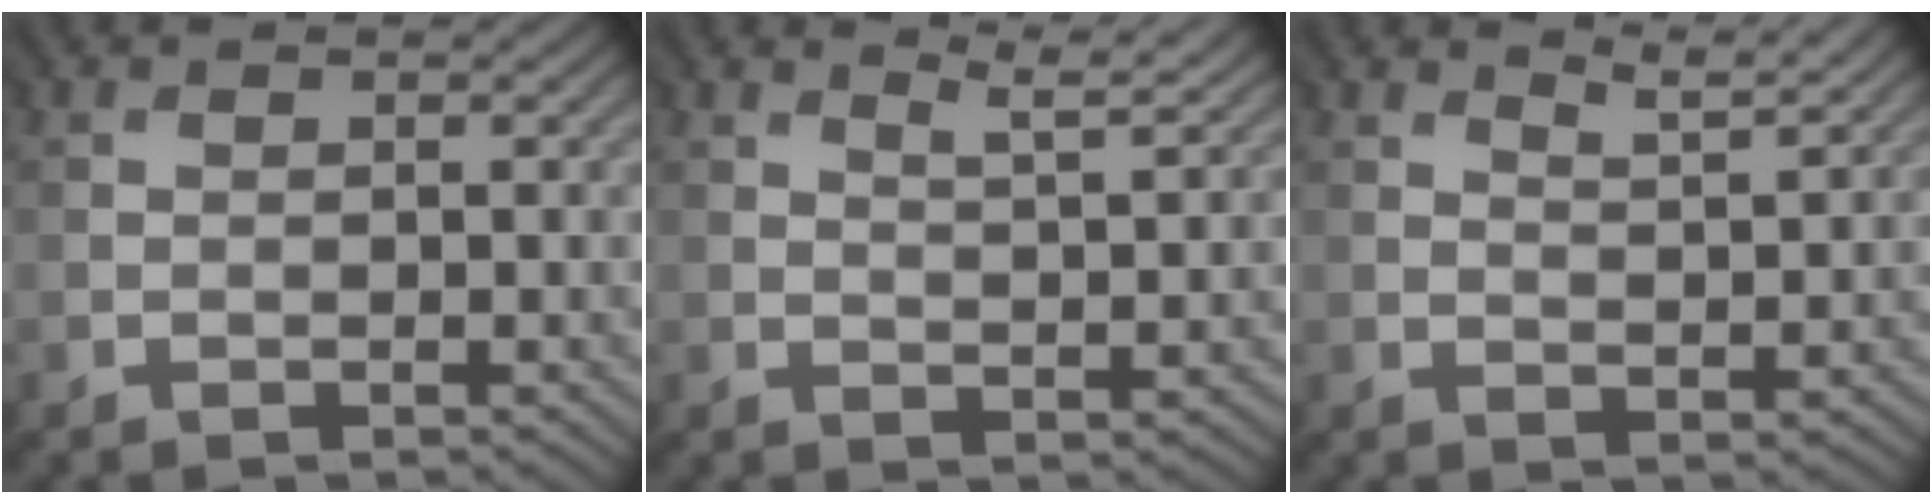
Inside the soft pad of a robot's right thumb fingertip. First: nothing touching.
{"total": 4.1, "force": [3.3, 0.6, 2.3], "torque": [-0.042, -0.006, 0.066]}
{"total": 4.0, "force": [3.5, 0.5, 1.9], "torque": [-0.038, -0.004, 0.071]}